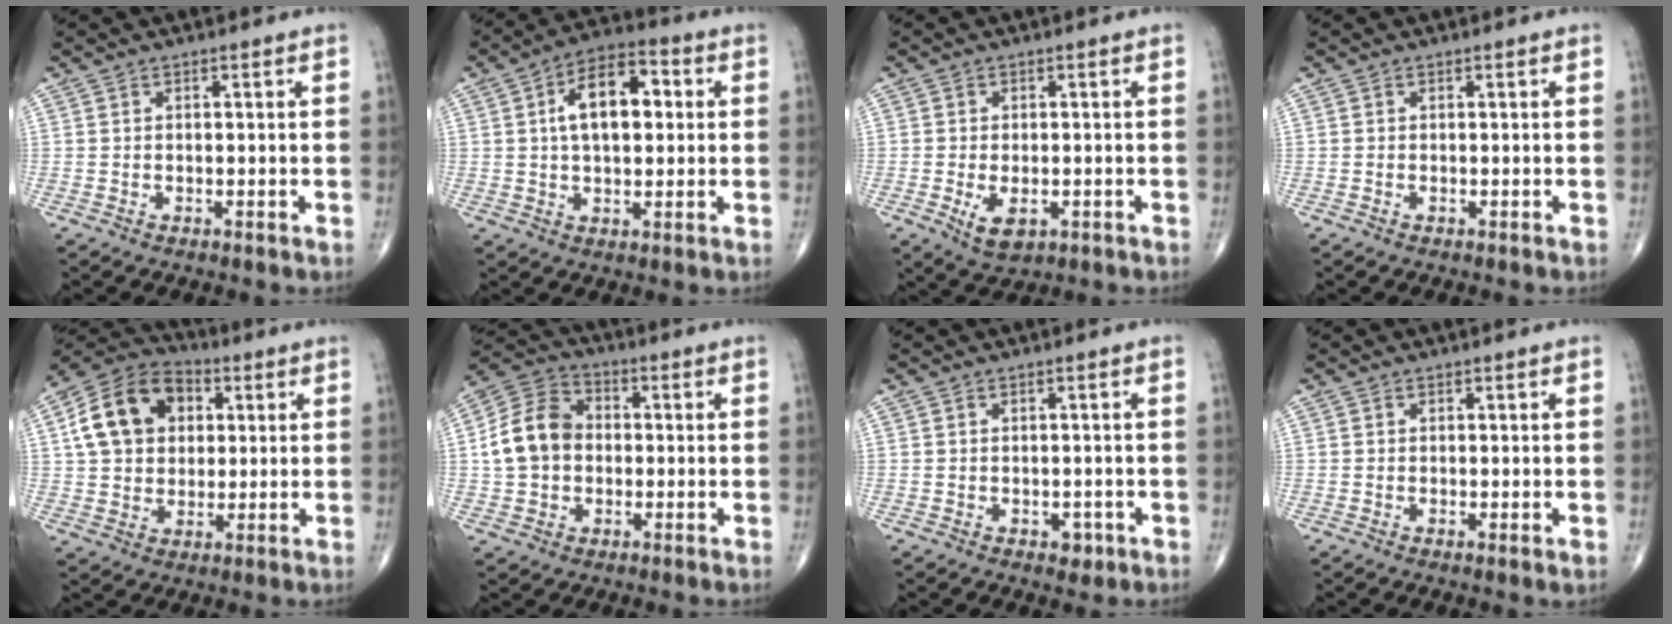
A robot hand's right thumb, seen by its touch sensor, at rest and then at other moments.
{"total": 12.4, "force": [2.2, 6.8, 10.1], "torque": [-0.149, 0.019, 0.028]}
{"total": 5.1, "force": [-1.6, 2.9, 3.9], "torque": [-0.059, -0.005, -0.017]}
{"total": 0.0}
{"total": 15.1, "force": [3.4, 11.4, 9.2], "torque": [-0.142, 0.011, 0.051]}
{"total": 11.5, "force": [0.0, 9.2, 6.9], "torque": [-0.115, 0.029, -0.009]}
{"total": 2.0, "force": [-0.8, 1.4, 1.1], "torque": [0.000, 0.003, -0.006]}
{"total": 1.0, "force": [0.0, 0.2, 1.0], "torque": [-0.020, -0.005, -0.002]}